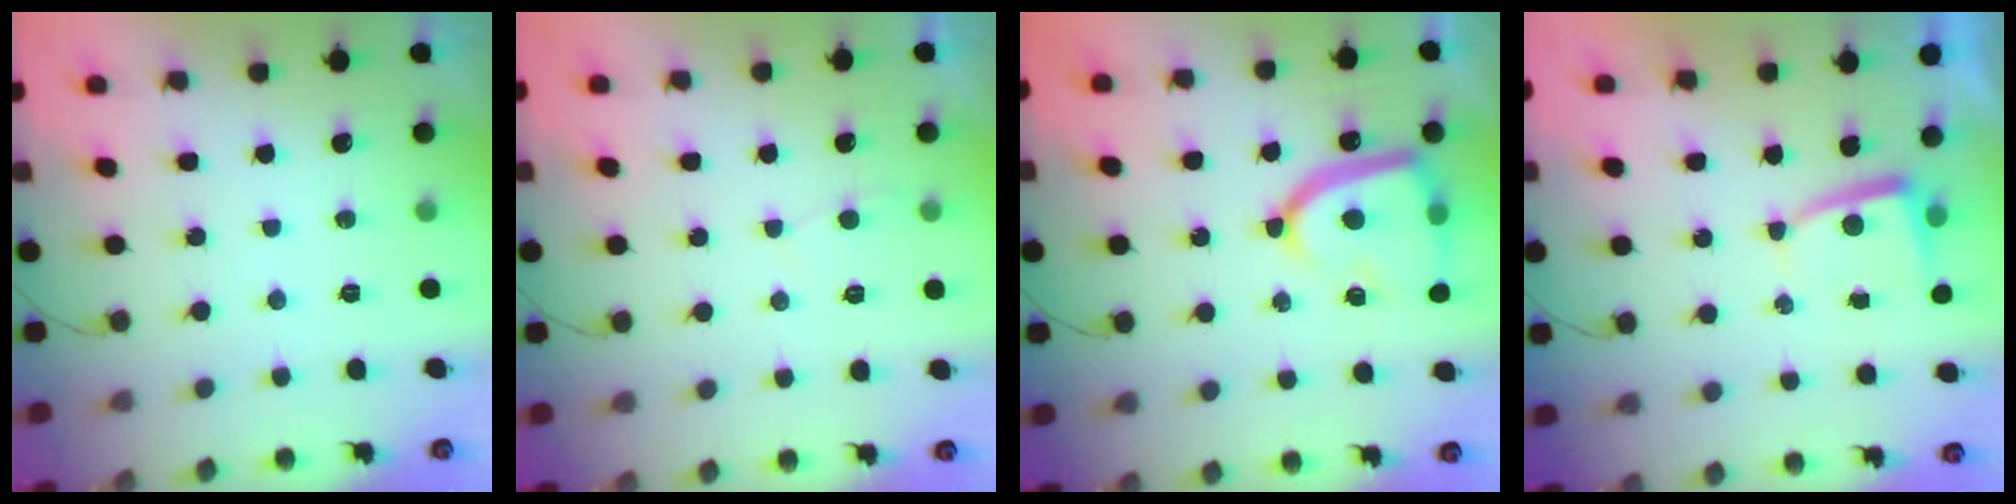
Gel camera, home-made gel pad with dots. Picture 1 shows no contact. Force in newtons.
{"total": 2.0, "press": 2.0, "slide": 0.2}
{"total": 15.5, "press": 15.5, "slide": 1.0}
{"total": 2.8, "press": 2.7, "slide": 0.5}